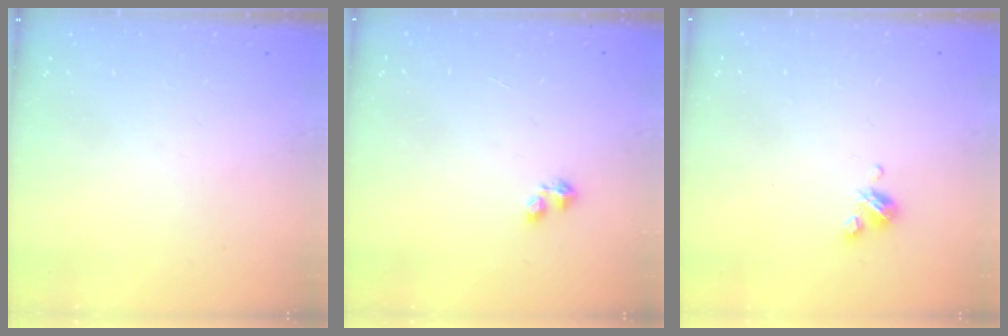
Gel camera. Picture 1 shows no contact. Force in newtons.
{"total": 2.4, "press": 2.3, "slide": 0.6}
{"total": 4.0, "press": 4.0, "slide": 0.3}